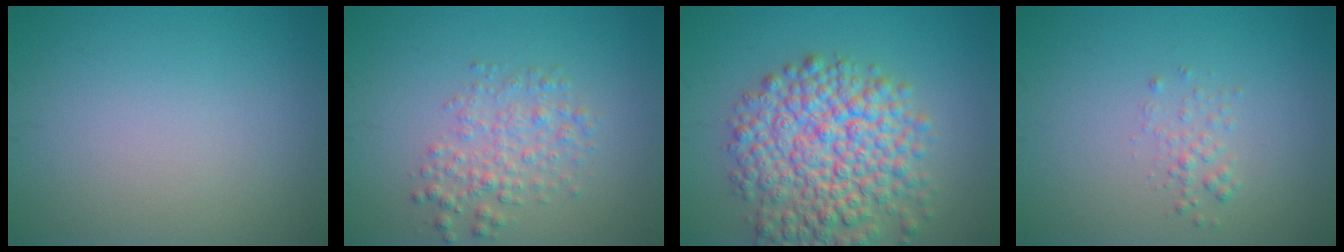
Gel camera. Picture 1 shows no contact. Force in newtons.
{"total": 2.9, "press": 2.9, "slide": 0.1}
{"total": 9.2, "press": 9.2, "slide": 0.4}
{"total": 1.1, "press": 1.1, "slide": 0.1}